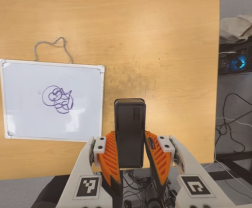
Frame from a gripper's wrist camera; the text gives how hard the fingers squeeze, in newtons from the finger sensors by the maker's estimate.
{"total": 4.0, "left": 2.5, "right": 5.4}